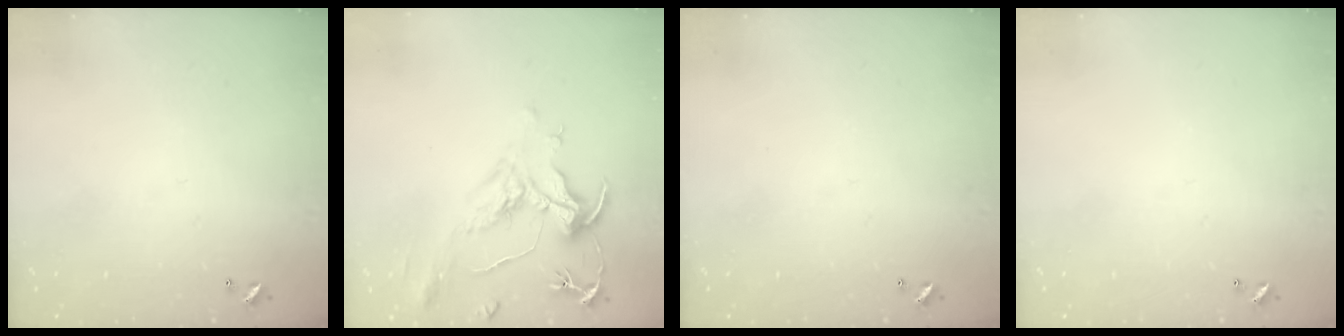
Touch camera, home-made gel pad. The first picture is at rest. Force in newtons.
{"total": 2.1, "press": 1.6, "slide": 1.4}
{"total": 0.0}
{"total": 0.0}